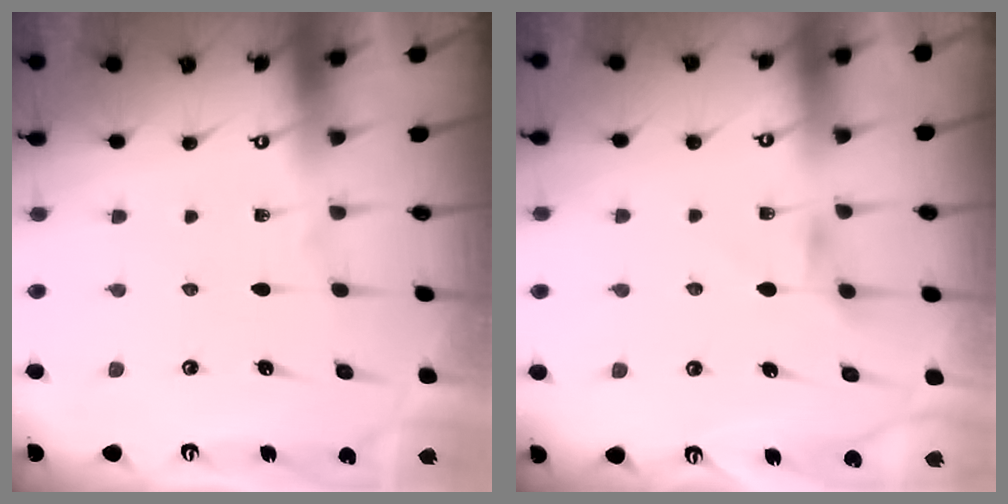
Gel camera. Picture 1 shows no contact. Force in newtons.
{"total": 3.8, "press": 3.7, "slide": 0.6}